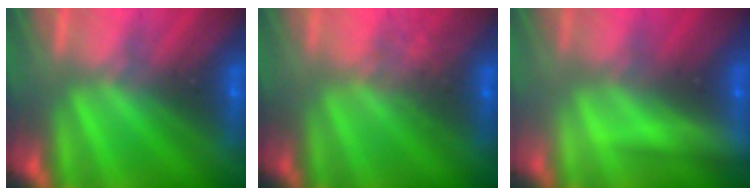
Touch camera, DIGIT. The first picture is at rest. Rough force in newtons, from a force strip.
{"total": 2.6}
{"total": 2.3}